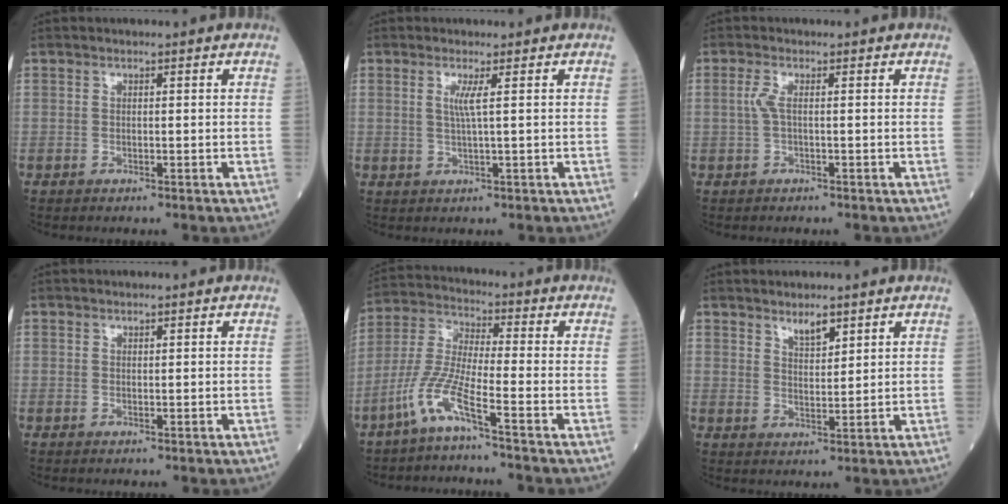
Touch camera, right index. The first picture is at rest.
{"total": 2.1, "force": [0.6, -0.5, 2.0], "torque": [-0.044, -0.002, 0.012]}
{"total": 1.7, "force": [-0.1, 0.2, 1.7], "torque": [-0.043, 0.000, -0.003]}
{"total": 0.0}
{"total": 7.5, "force": [-4.6, -0.3, 5.9], "torque": [-0.141, -0.004, -0.102]}
{"total": 3.2, "force": [2.5, 0.8, 1.8], "torque": [-0.034, -0.005, 0.047]}